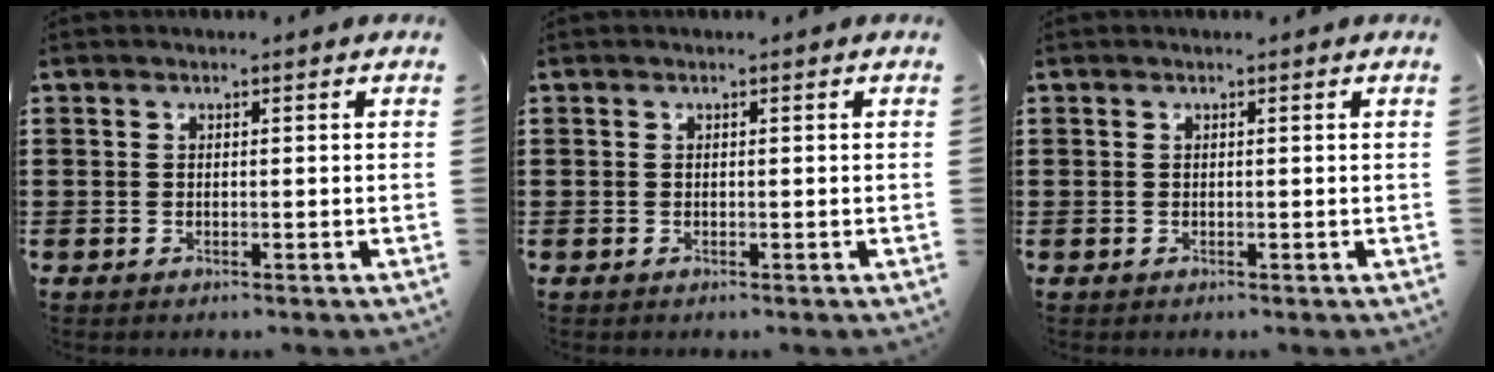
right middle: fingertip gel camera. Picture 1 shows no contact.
{"total": 0.0}
{"total": 0.0}